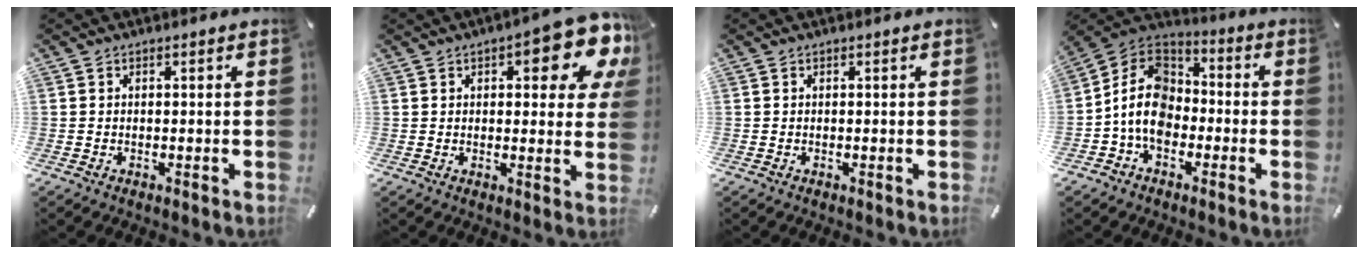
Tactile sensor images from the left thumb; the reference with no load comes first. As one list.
[{"total": 14.7, "force": [7.4, 5.5, 11.4], "torque": [-0.134, -0.051, 0.117]}, {"total": 0.0}, {"total": 11.1, "force": [-4.1, 8.5, 5.9], "torque": [-0.142, 0.024, -0.081]}]